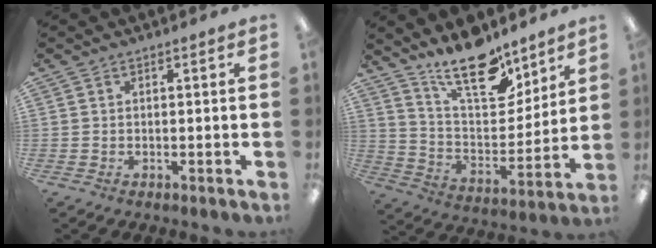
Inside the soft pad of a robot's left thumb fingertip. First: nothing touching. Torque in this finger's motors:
{"motor_torque": [0.09, 0.09, 1.39, -1.38, 0.06]}